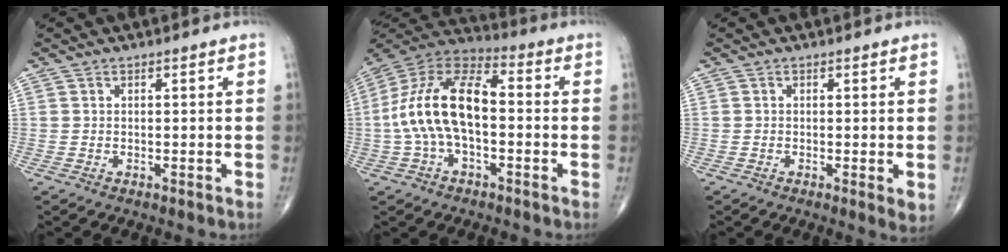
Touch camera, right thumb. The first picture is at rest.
{"total": 16.5, "force": [-1.1, 8.4, 14.1], "torque": [-0.277, 0.045, -0.030]}
{"total": 2.1, "force": [-0.3, 0.5, 2.1], "torque": [-0.033, -0.008, -0.009]}